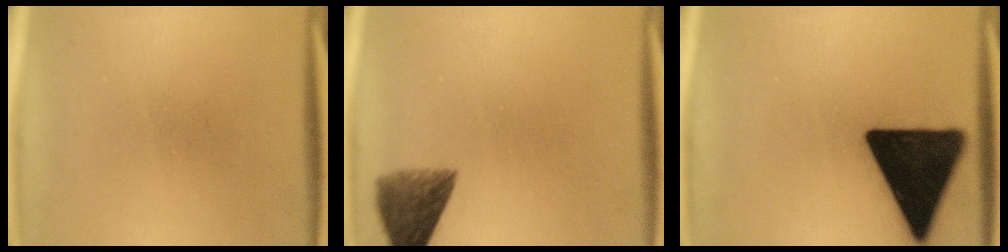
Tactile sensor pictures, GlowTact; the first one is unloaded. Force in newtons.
{"total": 6.3}
{"total": 19.6}